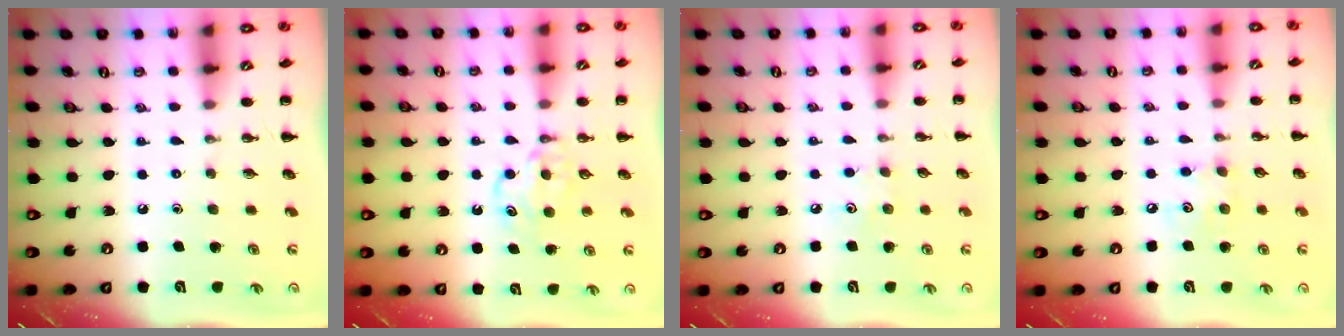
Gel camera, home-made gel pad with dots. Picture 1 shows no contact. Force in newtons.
{"total": 5.5, "press": 5.3, "slide": 1.7}
{"total": 4.4, "press": 4.2, "slide": 1.1}
{"total": 4.2, "press": 4.1, "slide": 0.5}